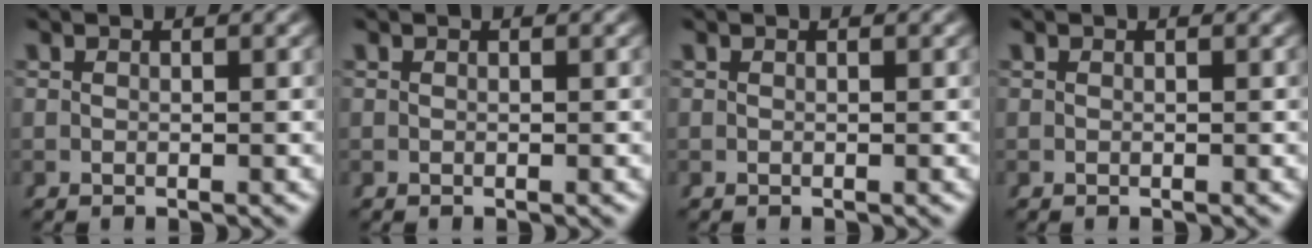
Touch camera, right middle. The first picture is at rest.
{"total": 0.0}
{"total": 0.0}
{"total": 0.0}